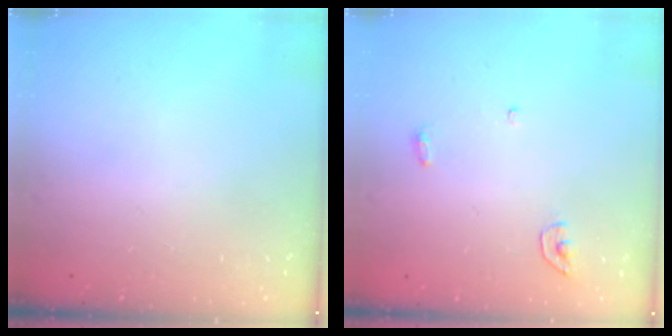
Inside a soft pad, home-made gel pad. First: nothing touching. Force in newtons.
{"total": 3.4, "press": 3.4, "slide": 0.3}